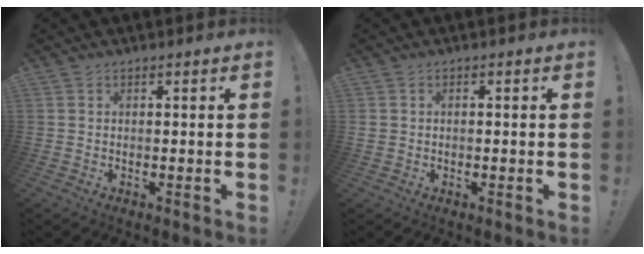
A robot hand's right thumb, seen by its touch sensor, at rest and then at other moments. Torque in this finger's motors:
{"motor_torque": [0.12, 0.15, 0.04, -0.19, 0.02]}